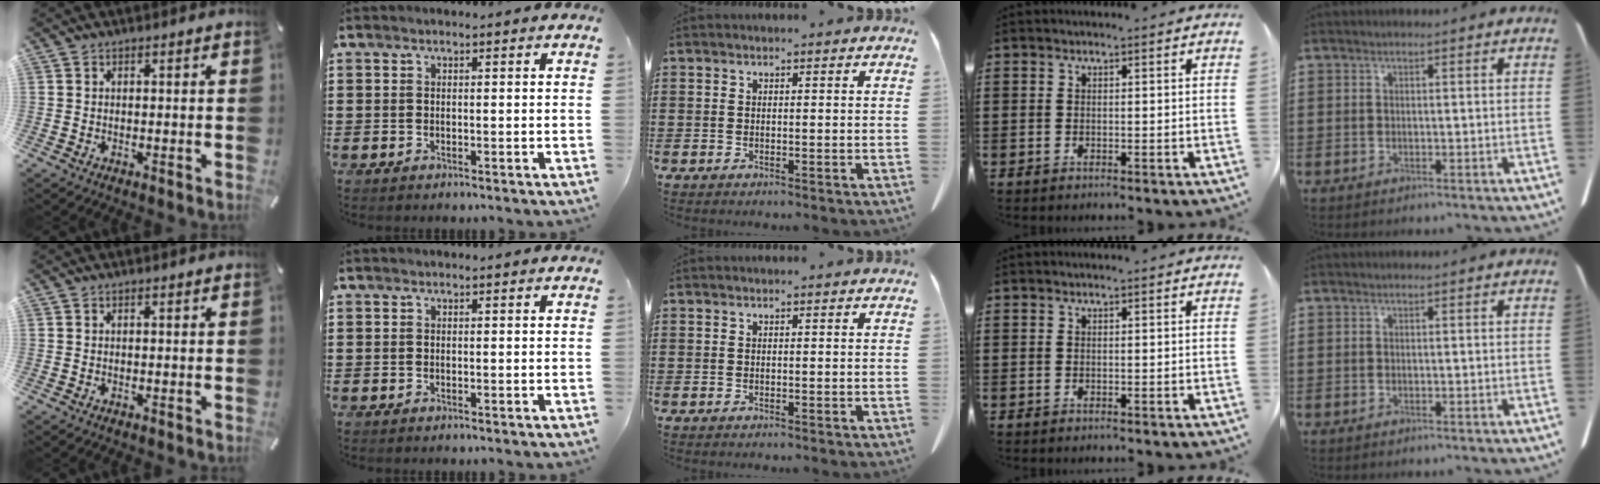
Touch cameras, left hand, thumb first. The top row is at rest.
{}